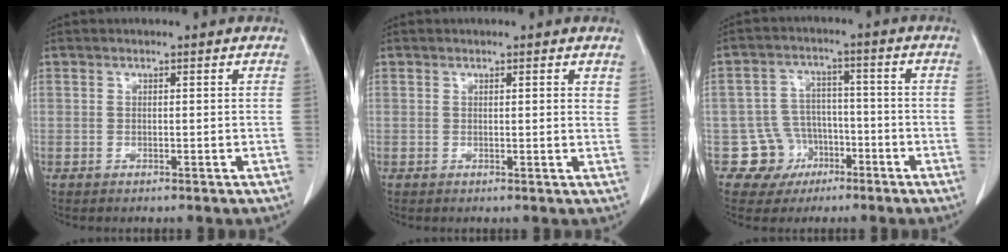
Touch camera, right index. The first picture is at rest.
{"total": 1.5, "force": [1.1, 0.2, 1.0], "torque": [-0.014, -0.003, 0.009]}
{"total": 7.0, "force": [-3.1, 6.3, 0.1], "torque": [0.010, 0.016, -0.044]}